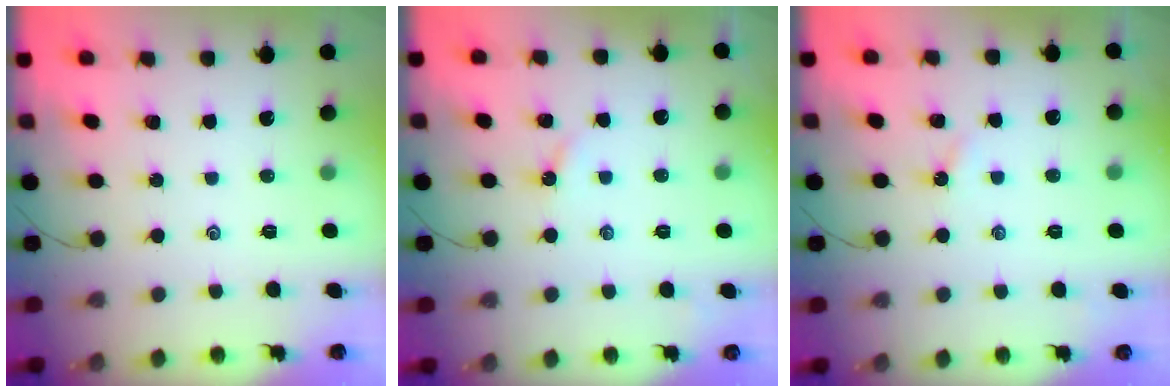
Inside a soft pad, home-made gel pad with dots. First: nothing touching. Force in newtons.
{"total": 2.0, "press": 2.0, "slide": 0.3}
{"total": 1.5, "press": 1.5, "slide": 0.3}